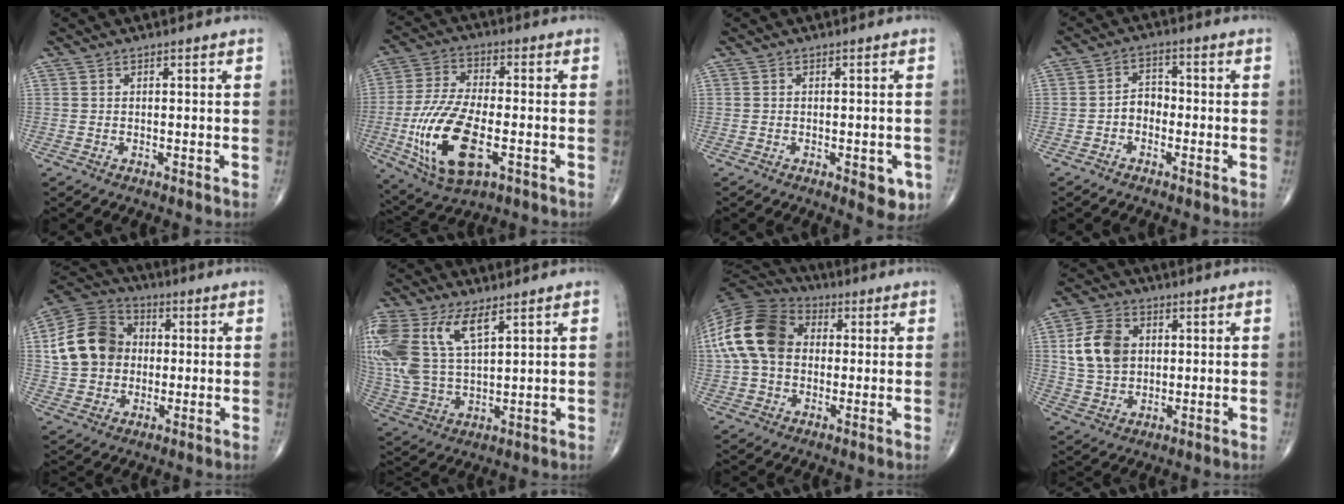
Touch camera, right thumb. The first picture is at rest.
{"total": 17.4, "force": [-4.7, 7.9, 14.7], "torque": [-0.303, 0.005, -0.076]}
{"total": 4.5, "force": [-1.7, 2.0, 3.7], "torque": [-0.027, -0.002, -0.017]}
{"total": 3.8, "force": [-1.3, 2.8, 2.2], "torque": [-0.021, 0.021, -0.034]}
{"total": 14.5, "force": [1.4, 11.9, 8.1], "torque": [-0.134, 0.020, 0.020]}
{"total": 19.0, "force": [8.3, 9.6, 14.1], "torque": [-0.336, -0.004, 0.166]}
{"total": 16.9, "force": [1.8, 12.5, 11.3], "torque": [-0.222, 0.031, 0.024]}
{"total": 10.4, "force": [2.0, 7.8, 6.7], "torque": [-0.113, 0.001, 0.039]}